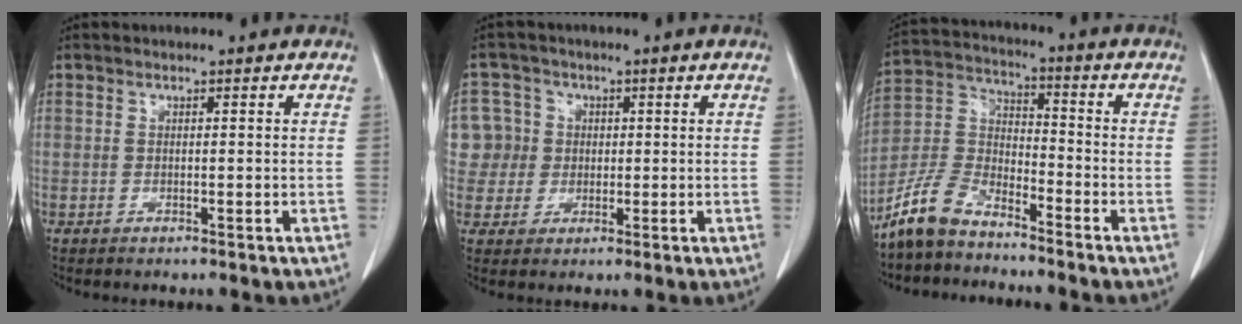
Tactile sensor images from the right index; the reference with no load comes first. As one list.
[{"total": 7.3, "force": [1.1, 7.2, 0.5], "torque": [-0.012, 0.028, 0.025]}, {"total": 8.7, "force": [-7.3, 3.4, 3.2], "torque": [-0.082, 0.009, -0.151]}]